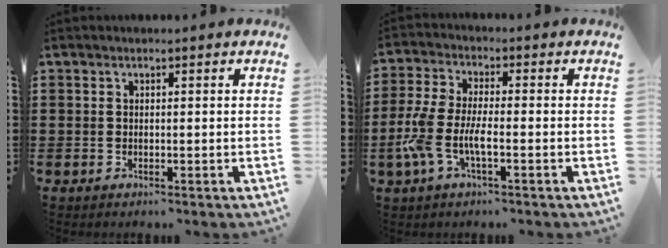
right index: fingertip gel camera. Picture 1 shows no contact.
{"total": 6.5, "force": [-2.5, 2.1, 5.6], "torque": [-0.145, -0.015, -0.055]}